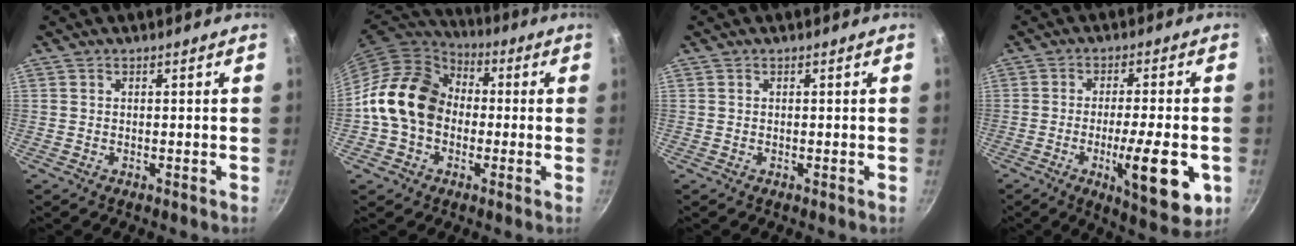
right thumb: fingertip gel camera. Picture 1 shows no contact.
{"total": 15.4, "force": [-0.6, 12.2, 9.3], "torque": [-0.126, 0.036, -0.026]}
{"total": 0.0}
{"total": 14.4, "force": [-4.1, 3.7, 13.3], "torque": [-0.183, 0.004, -0.055]}